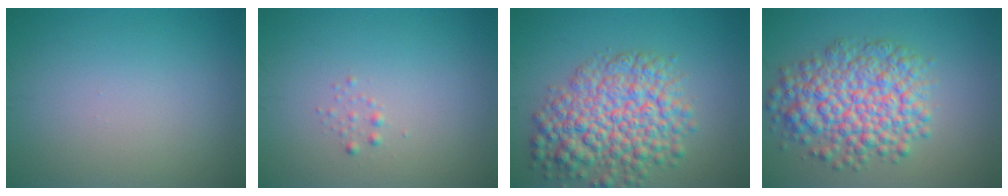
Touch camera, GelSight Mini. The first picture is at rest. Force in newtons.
{"total": 0.6, "press": 0.6, "slide": 0.1}
{"total": 7.9, "press": 7.9, "slide": 0.3}
{"total": 7.6, "press": 7.6, "slide": 0.3}